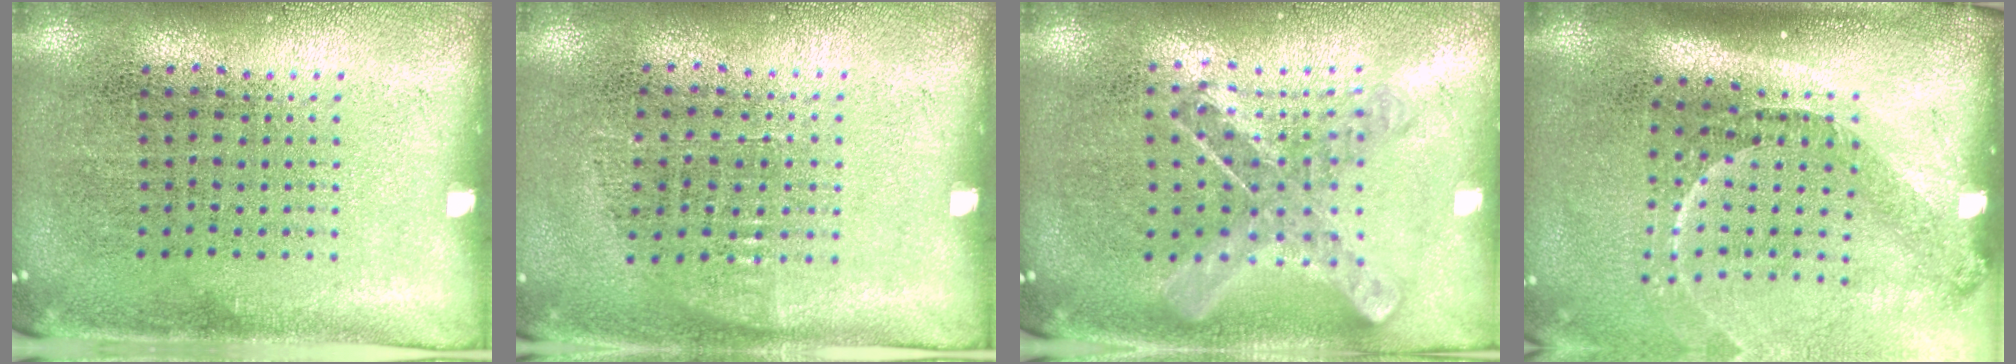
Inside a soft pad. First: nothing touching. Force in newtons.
{"total": 0.7, "press": 0.7, "slide": 0.4}
{"total": 0.8, "press": 0.8, "slide": 0.2}
{"total": 2.0, "press": 1.4, "slide": 1.5}